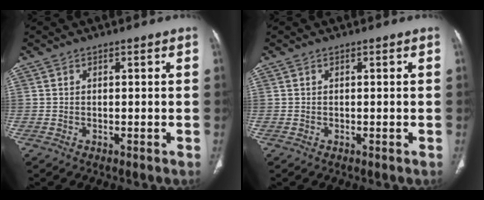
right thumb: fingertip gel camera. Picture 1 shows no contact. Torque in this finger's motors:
{"motor_torque": [0.01, -0.25, 0.41, 0.23, -0.02]}